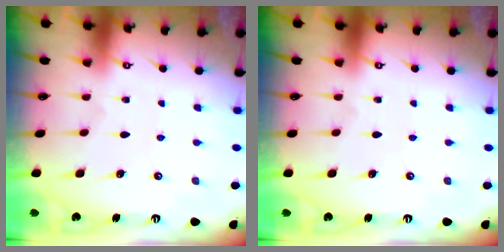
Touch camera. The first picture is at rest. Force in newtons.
{"total": 0.0}